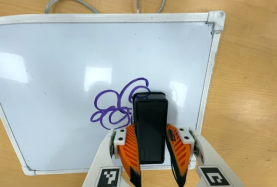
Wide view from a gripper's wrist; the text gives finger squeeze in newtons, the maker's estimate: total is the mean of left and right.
{"total": 12.3, "left": 13.3, "right": 11.3}